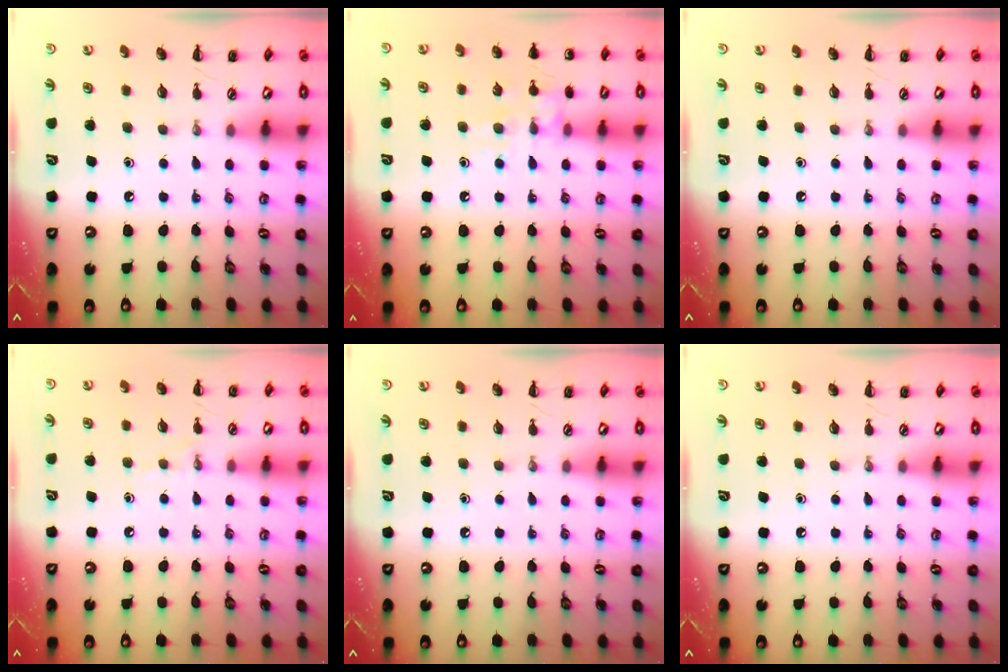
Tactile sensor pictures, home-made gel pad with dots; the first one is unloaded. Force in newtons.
{"total": 10.8, "press": 10.7, "slide": 1.4}
{"total": 0.0}
{"total": 5.0, "press": 4.8, "slide": 1.4}
{"total": 0.0}
{"total": 0.0}